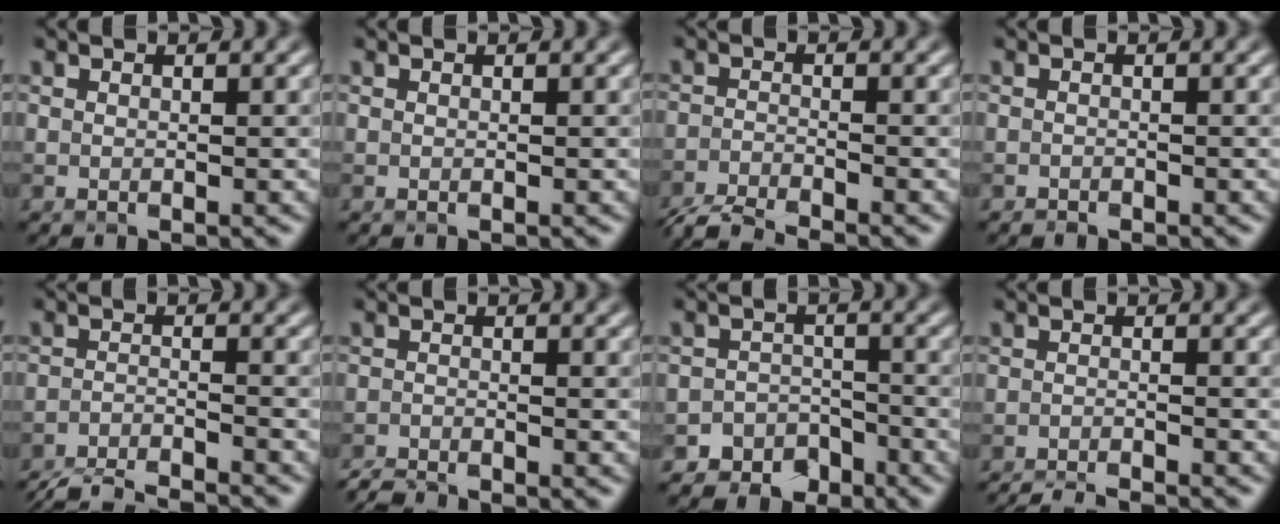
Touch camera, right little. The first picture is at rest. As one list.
[{"total": 0.0}, {"total": 4.9, "force": [-4.5, 0.5, 1.8], "torque": [-0.038, -0.013, -0.088]}, {"total": 0.6, "force": [-0.5, 0.1, 0.1], "torque": [0.002, -0.002, -0.010]}, {"total": 8.0, "force": [-7.5, 1.1, 2.3], "torque": [-0.042, -0.017, -0.124]}, {"total": 2.4, "force": [-2.3, 0.1, 0.4], "torque": [-0.009, -0.007, -0.049]}, {"total": 5.0, "force": [-4.0, 2.9, 0.0], "torque": [0.035, 0.002, -0.060]}, {"total": 5.5, "force": [-5.3, 0.7, 1.6], "torque": [-0.023, -0.009, -0.077]}]